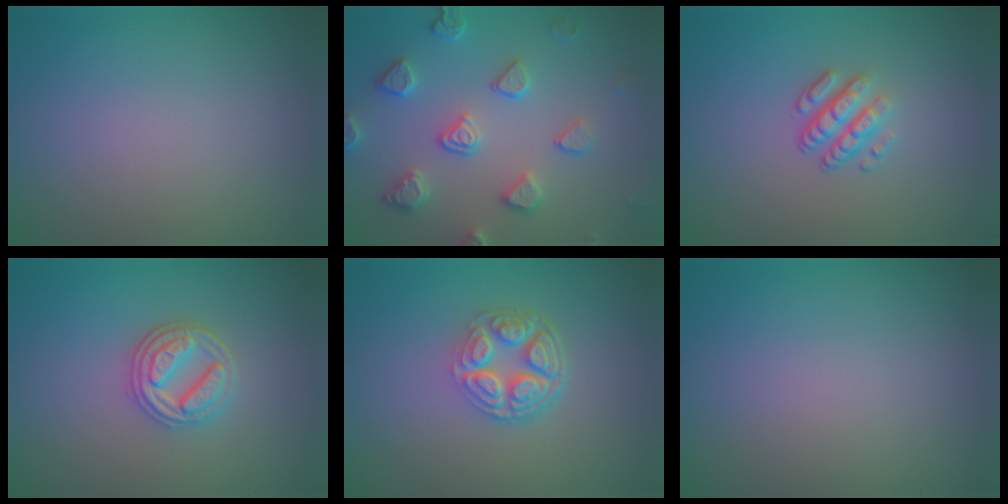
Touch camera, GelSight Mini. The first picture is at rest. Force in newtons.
{"total": 4.1, "press": 4.0, "slide": 0.6}
{"total": 3.3, "press": 2.3, "slide": 2.3}
{"total": 3.4, "press": 3.0, "slide": 1.7}
{"total": 5.0, "press": 3.7, "slide": 3.3}
{"total": 0.0}